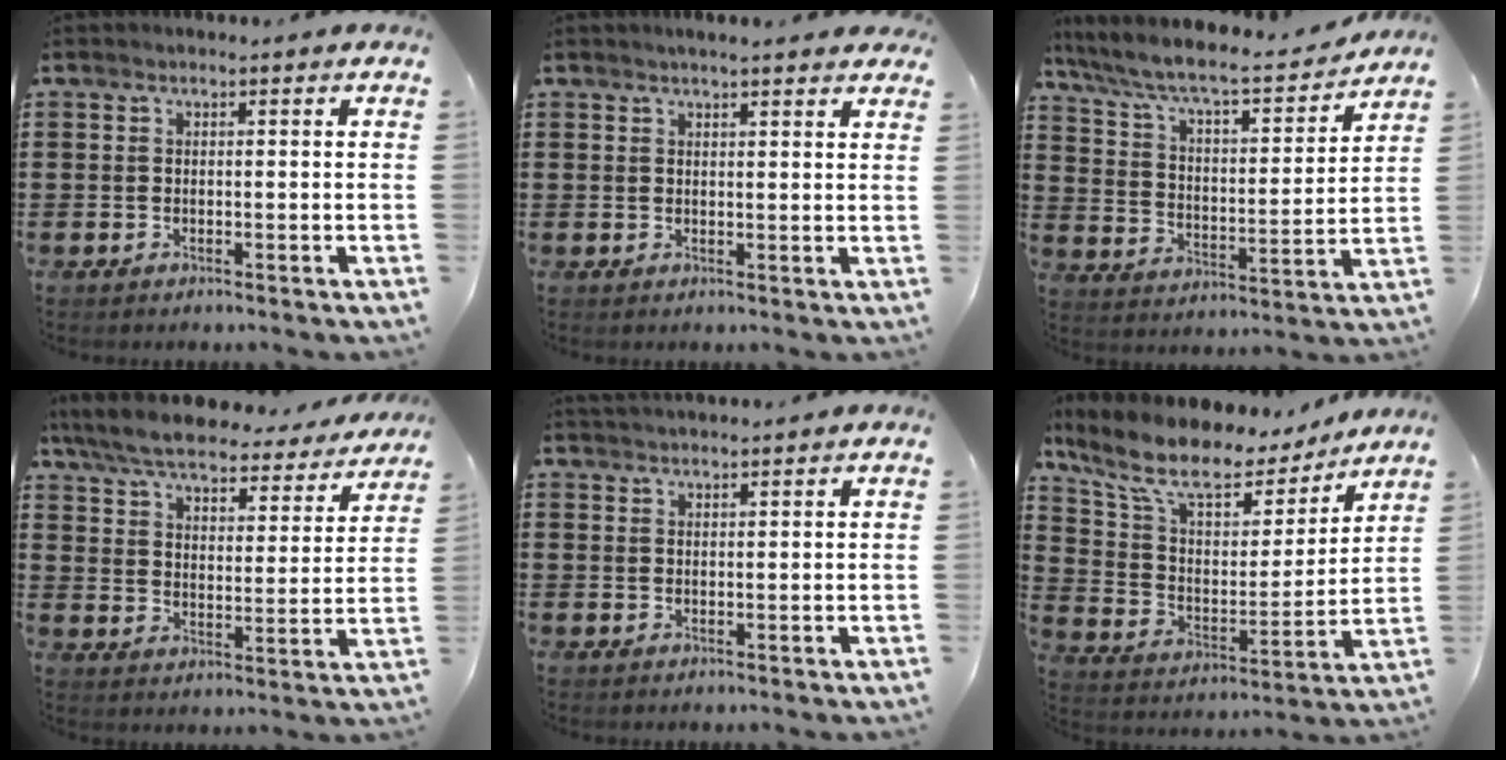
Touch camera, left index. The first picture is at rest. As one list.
[{"total": 1.7, "force": [1.6, 0.1, 0.4], "torque": [-0.012, 0.002, 0.031]}, {"total": 7.0, "force": [6.1, 0.8, 3.2], "torque": [-0.090, -0.045, 0.097]}, {"total": 6.6, "force": [6.1, 0.9, 2.3], "torque": [-0.074, -0.037, 0.104]}, {"total": 1.3, "force": [1.3, 0.0, -0.1], "torque": [-0.001, 0.002, 0.027]}, {"total": 10.4, "force": [7.8, 3.8, 5.8], "torque": [-0.141, -0.047, 0.130]}]